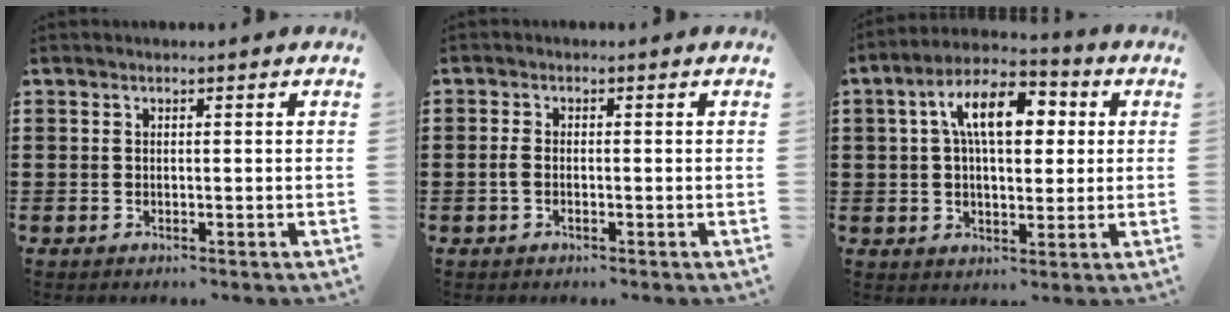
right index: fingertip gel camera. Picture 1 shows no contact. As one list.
[{"total": 1.4, "force": [-0.4, 0.6, 1.2], "torque": [-0.030, -0.002, -0.011]}, {"total": 10.4, "force": [3.2, 5.1, 8.5], "torque": [-0.160, 0.011, 0.052]}]